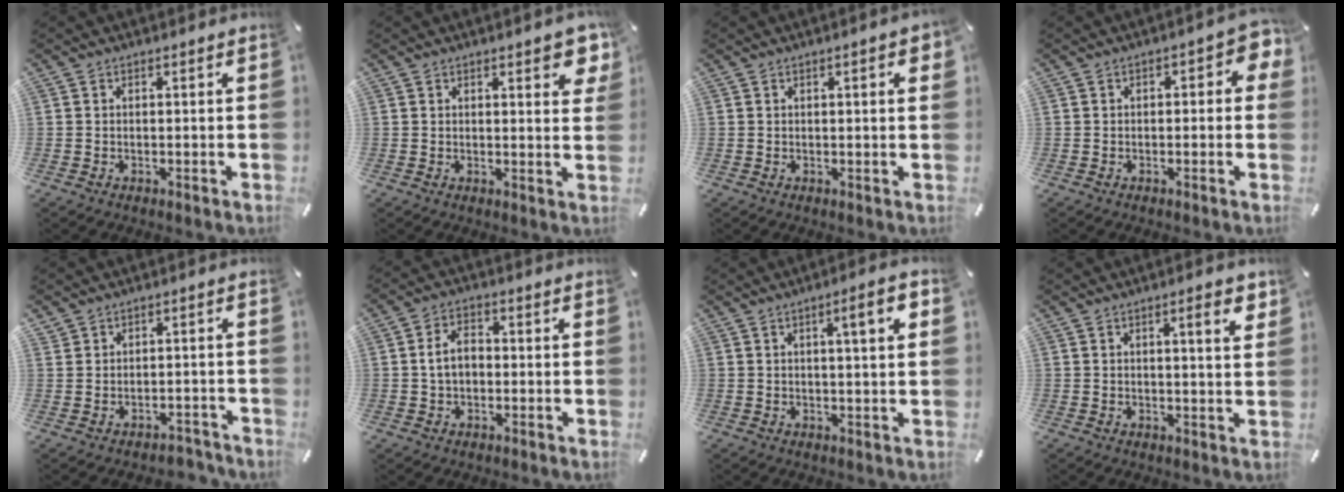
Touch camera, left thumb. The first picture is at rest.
{"total": 5.7, "force": [3.3, 1.9, 4.2], "torque": [-0.050, -0.019, 0.050]}
{"total": 3.3, "force": [0.9, 0.7, 3.1], "torque": [-0.051, 0.001, 0.011]}
{"total": 4.3, "force": [-0.2, 2.2, 3.7], "torque": [-0.053, 0.006, -0.007]}
{"total": 2.5, "force": [-1.5, 1.9, 0.4], "torque": [-0.007, 0.007, -0.031]}
{"total": 5.4, "force": [-0.4, 3.7, 3.9], "torque": [-0.080, 0.010, -0.009]}
{"total": 6.9, "force": [2.3, 1.1, 6.4], "torque": [-0.094, -0.007, 0.028]}
{"total": 5.7, "force": [2.2, 1.0, 5.2], "torque": [-0.079, -0.005, 0.029]}